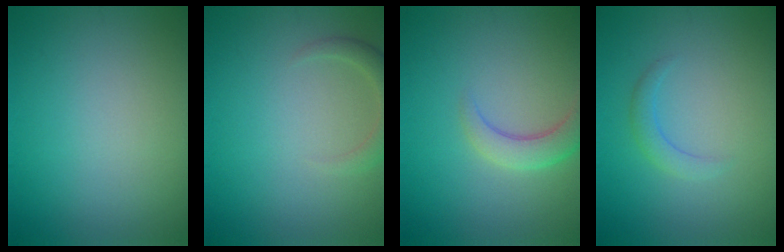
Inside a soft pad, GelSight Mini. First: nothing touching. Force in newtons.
{"total": 2.0, "press": 2.0, "slide": 0.3}
{"total": 2.7, "press": 2.7, "slide": 0.3}
{"total": 1.4, "press": 1.4, "slide": 0.0}